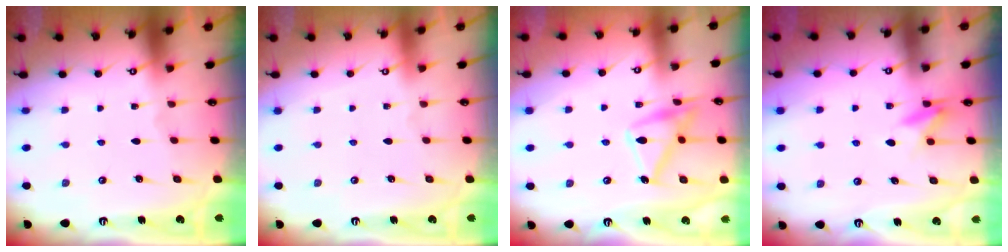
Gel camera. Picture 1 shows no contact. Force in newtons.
{"total": 3.9, "press": 3.9, "slide": 0.1}
{"total": 16.6, "press": 16.6, "slide": 0.9}
{"total": 8.2, "press": 8.0, "slide": 1.9}